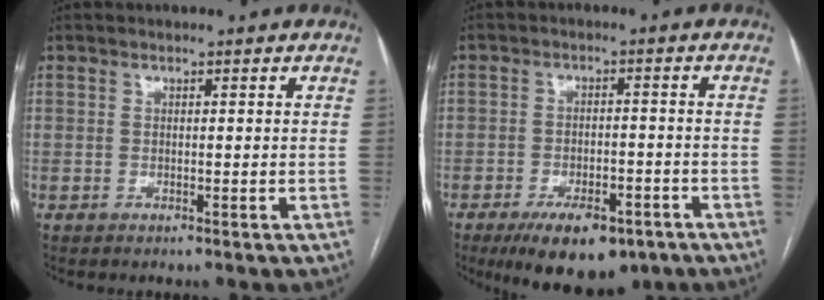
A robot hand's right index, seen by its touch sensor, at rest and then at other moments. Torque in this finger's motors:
{"motor_torque": [0.11, -0.14, 0.12, -0.01]}